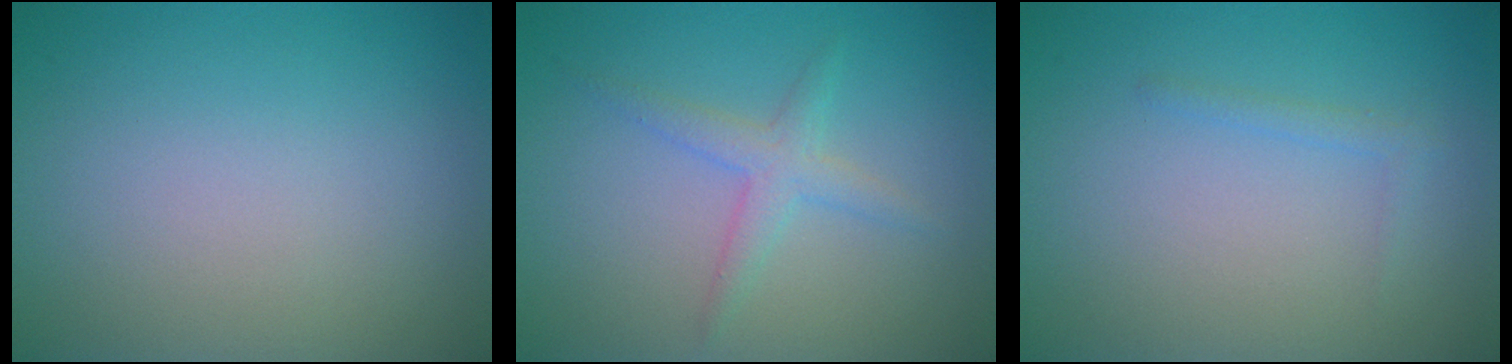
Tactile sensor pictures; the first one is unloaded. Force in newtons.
{"total": 2.1, "press": 2.1, "slide": 0.1}
{"total": 0.8, "press": 0.8, "slide": 0.1}